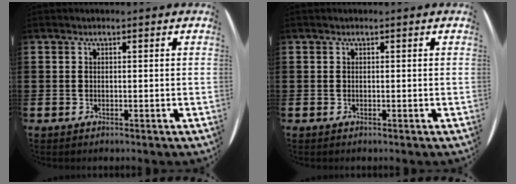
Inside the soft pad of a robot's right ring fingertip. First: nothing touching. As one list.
[{"total": 0.0}]